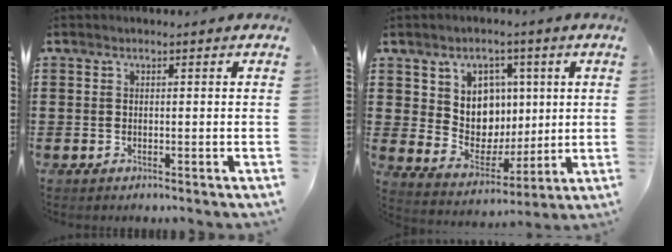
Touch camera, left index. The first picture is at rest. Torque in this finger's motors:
{"motor_torque": [0.63, 0.20, 0.81, 0.10]}